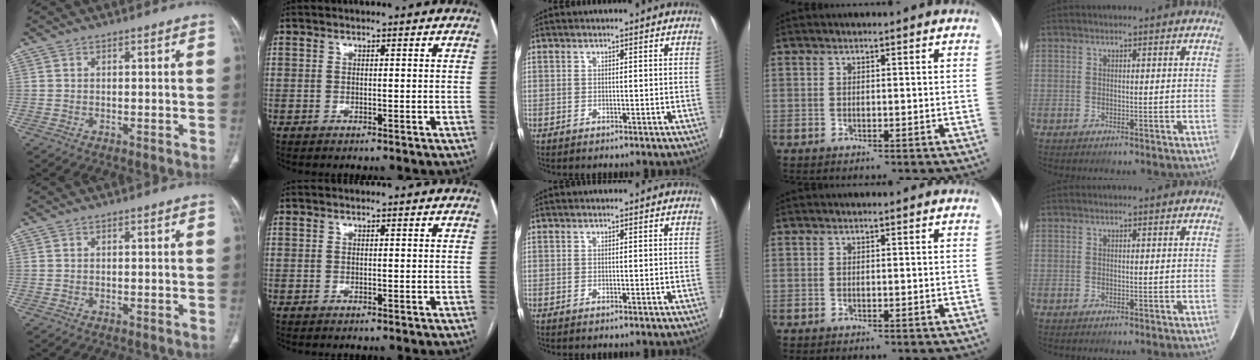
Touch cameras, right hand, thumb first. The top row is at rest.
{}